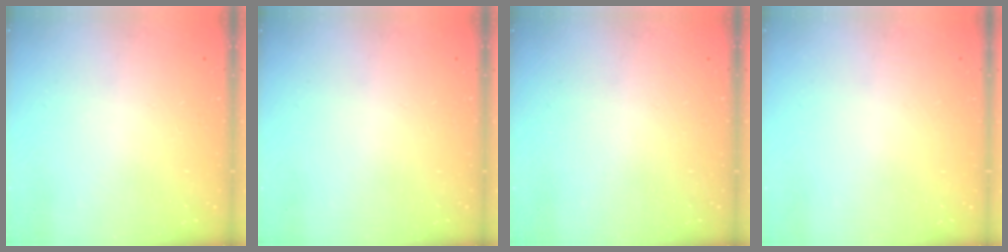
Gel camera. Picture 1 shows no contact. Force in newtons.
{"total": 0.0}
{"total": 0.0}
{"total": 0.0}